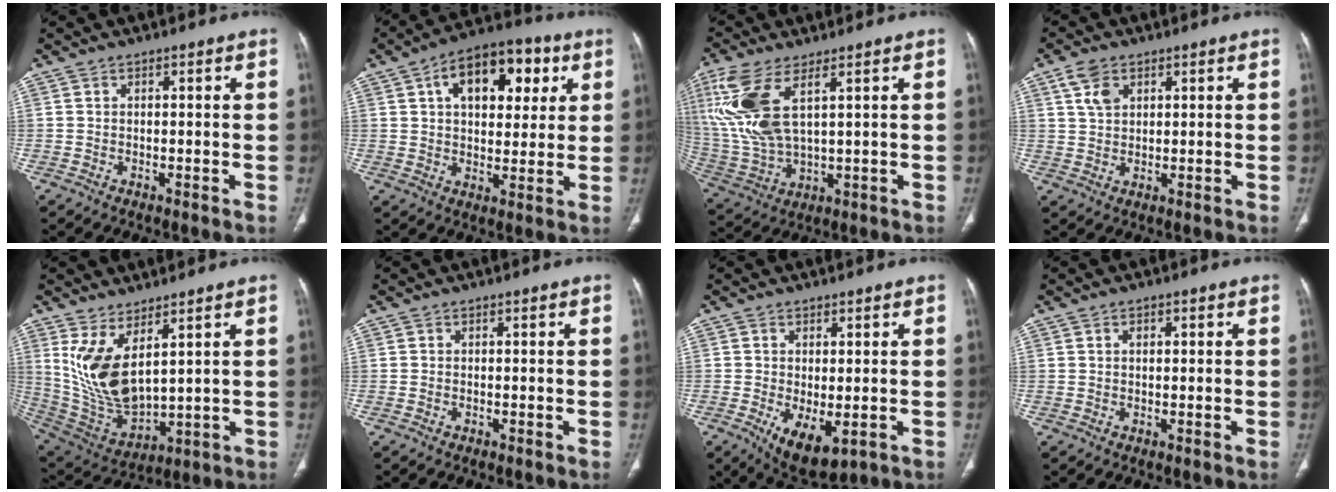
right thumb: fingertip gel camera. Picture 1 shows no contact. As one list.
[{"total": 15.8, "force": [5.7, 9.1, 11.6], "torque": [-0.130, 0.004, 0.085]}, {"total": 15.4, "force": [5.6, 6.4, 12.9], "torque": [-0.301, -0.016, 0.124]}, {"total": 5.0, "force": [2.4, 3.2, 3.0], "torque": [-0.048, -0.005, 0.050]}, {"total": 13.4, "force": [5.3, 5.9, 10.9], "torque": [-0.210, -0.042, 0.131]}, {"total": 0.0}, {"total": 7.8, "force": [-2.3, 3.7, 6.5], "torque": [-0.103, -0.018, -0.022]}, {"total": 1.3, "force": [0.5, 0.7, 1.0], "torque": [-0.017, 0.002, 0.010]}]